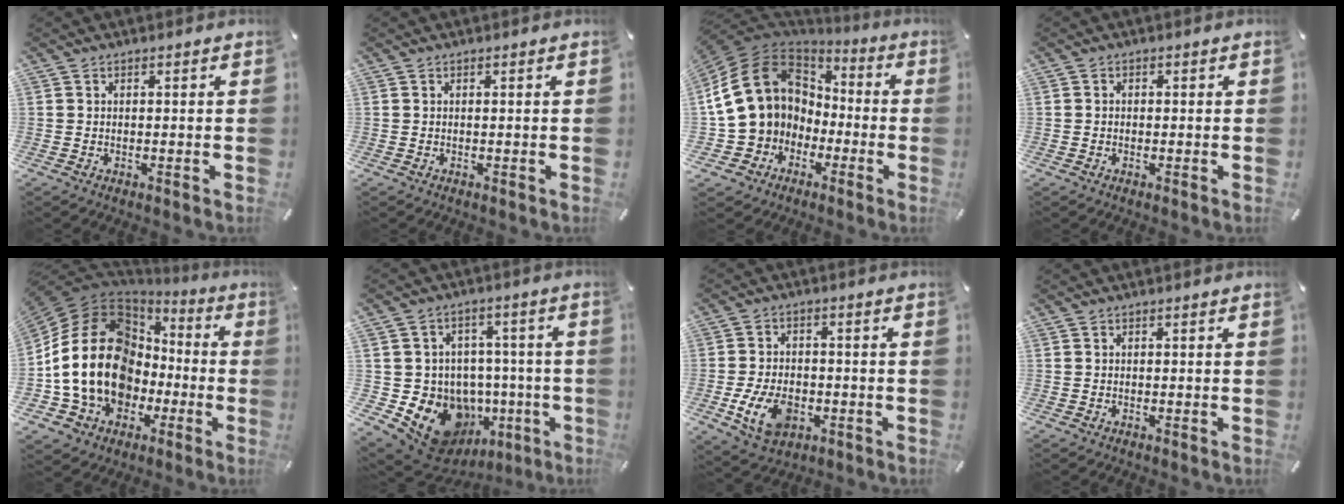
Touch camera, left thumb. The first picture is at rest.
{"total": 0.0}
{"total": 17.7, "force": [1.3, 15.8, 7.7], "torque": [-0.174, 0.000, 0.035]}
{"total": 1.0, "force": [-0.3, 0.9, 0.3], "torque": [-0.006, 0.004, -0.007]}
{"total": 23.2, "force": [-1.7, 18.0, 14.5], "torque": [-0.319, -0.002, -0.018]}
{"total": 15.3, "force": [-6.3, 12.1, 7.0], "torque": [-0.104, 0.019, -0.084]}
{"total": 9.5, "force": [-2.9, 6.7, 6.1], "torque": [-0.126, 0.007, -0.051]}
{"total": 0.0}